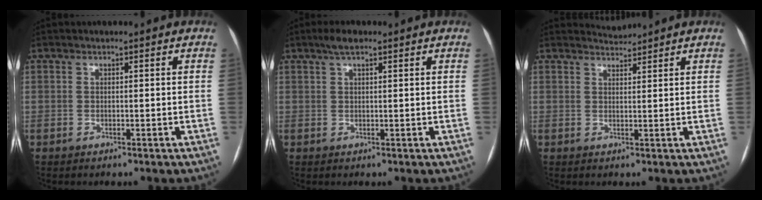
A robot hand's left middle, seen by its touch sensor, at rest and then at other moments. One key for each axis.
{"total": 2.9, "fx": 1.9, "fy": 0.7, "fz": 2.0, "tx": -0.042, "ty": 0.015, "tz": 0.034}
{"total": 2.0, "fx": 1.8, "fy": -0.4, "fz": -0.6, "tx": 0.000, "ty": 0.000, "tz": 0.039}